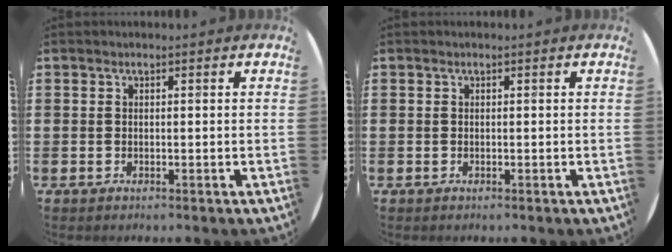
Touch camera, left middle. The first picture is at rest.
{"total": 0.0}